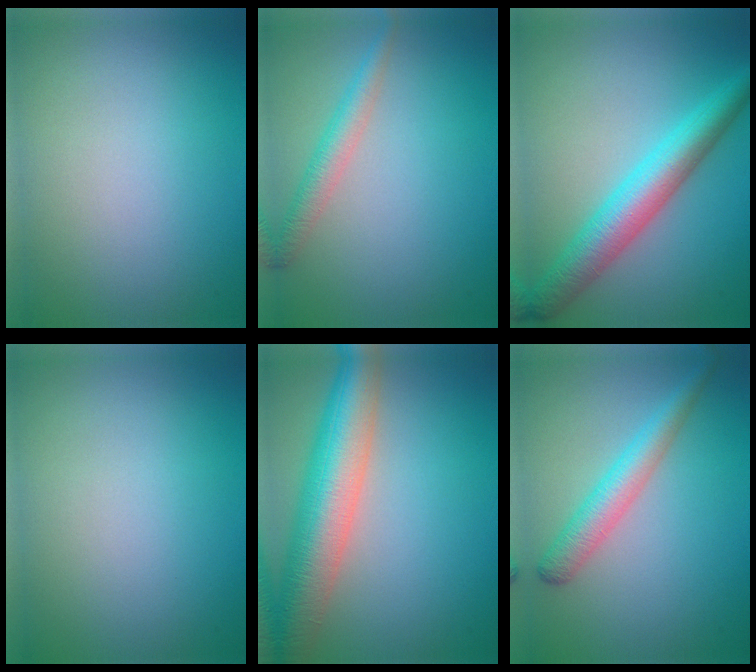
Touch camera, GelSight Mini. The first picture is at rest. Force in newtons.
{"total": 2.4, "press": 2.4, "slide": 0.1}
{"total": 6.0, "press": 6.0, "slide": 0.1}
{"total": 0.0}
{"total": 9.0, "press": 9.0, "slide": 0.5}
{"total": 3.5, "press": 3.5, "slide": 0.1}